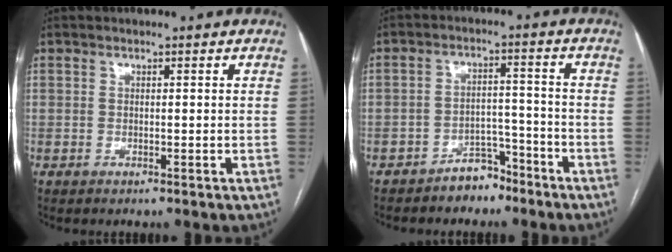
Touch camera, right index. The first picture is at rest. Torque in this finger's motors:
{"motor_torque": [-0.02, -0.02, -0.14, -0.07]}